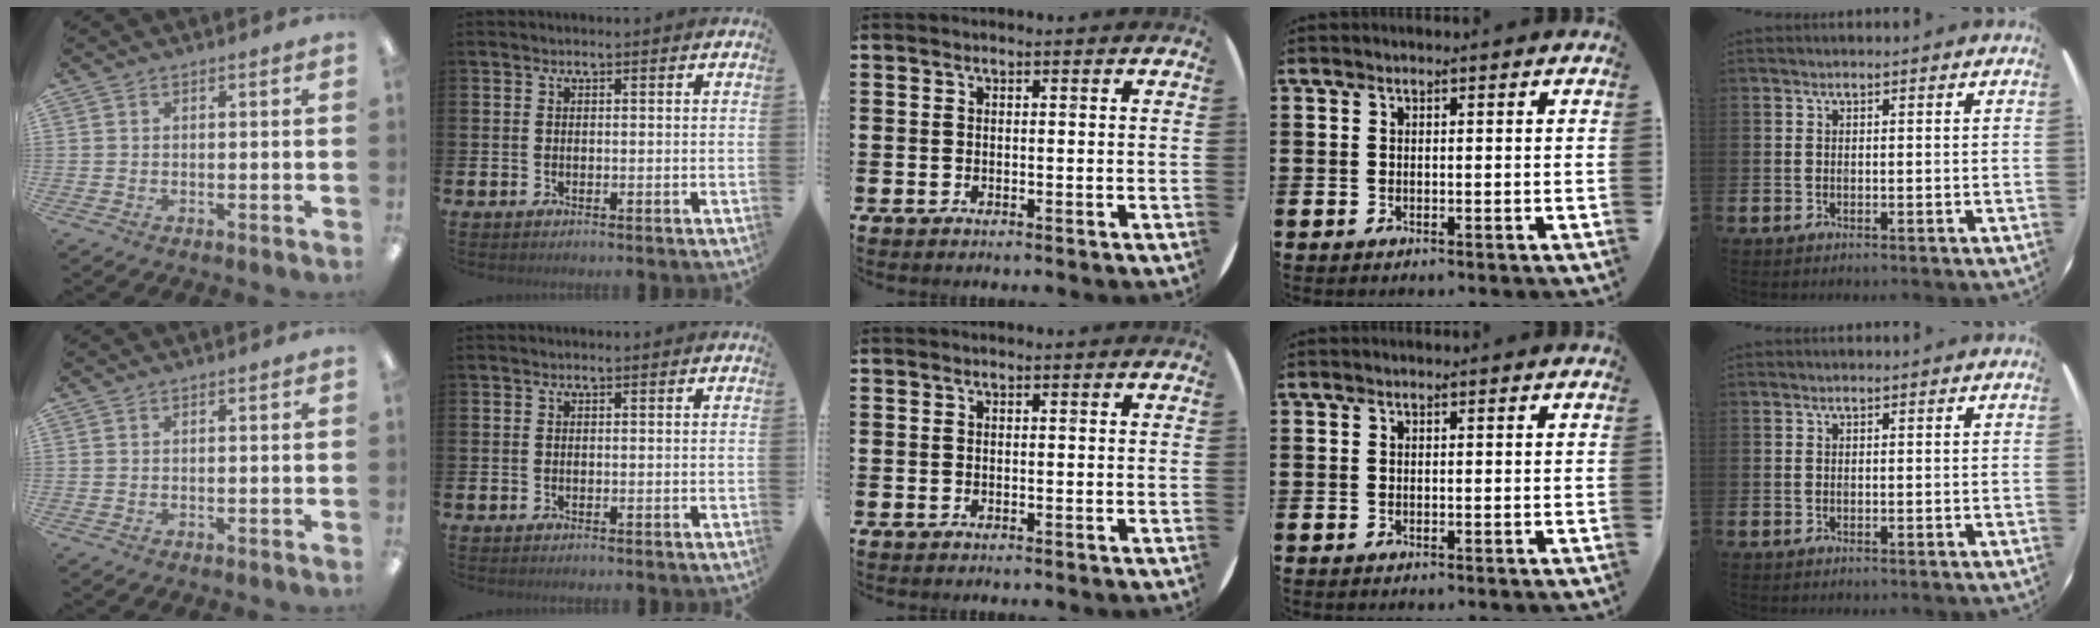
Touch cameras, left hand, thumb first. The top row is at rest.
{}